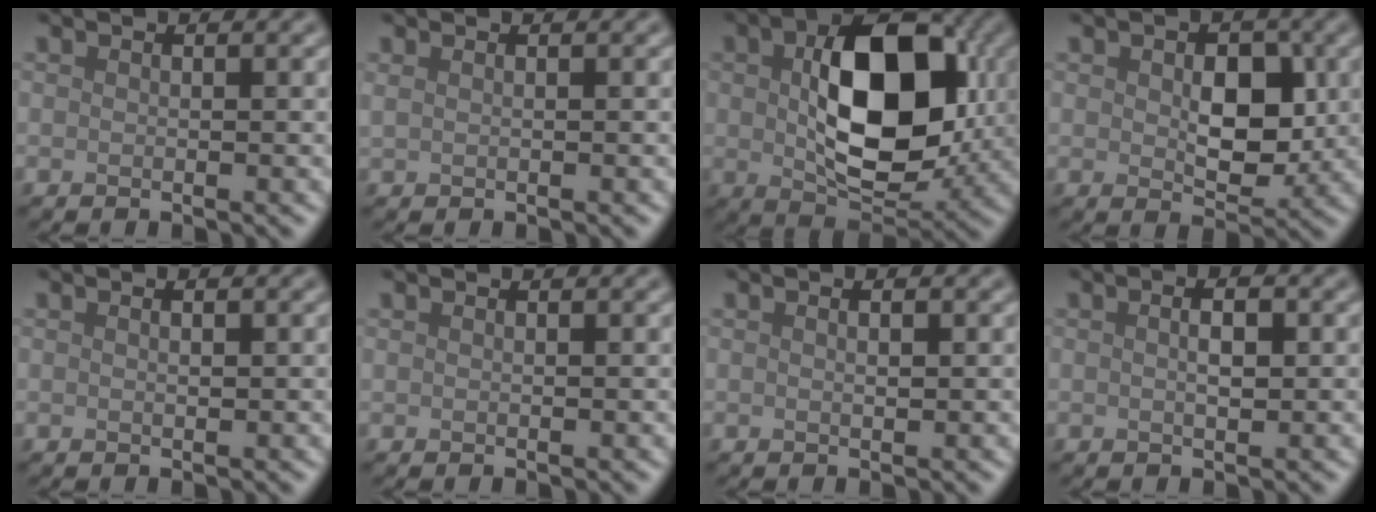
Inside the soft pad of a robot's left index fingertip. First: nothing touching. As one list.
[{"total": 0.7, "force": [0.4, 0.3, 0.5], "torque": [-0.009, 0.001, 0.003]}, {"total": 11.5, "force": [0.9, 6.8, 9.1], "torque": [-0.157, -0.004, 0.025]}, {"total": 4.6, "force": [0.1, 2.9, 3.6], "torque": [-0.059, -0.008, 0.007]}, {"total": 0.5, "force": [0.1, 0.1, 0.5], "torque": [-0.012, -0.001, 0.001]}, {"total": 0.0}, {"total": 0.8, "force": [0.1, 0.2, 0.8], "torque": [-0.013, -0.002, 0.002]}, {"total": 1.8, "force": [0.1, 0.5, 1.7], "torque": [-0.028, -0.004, 0.001]}]